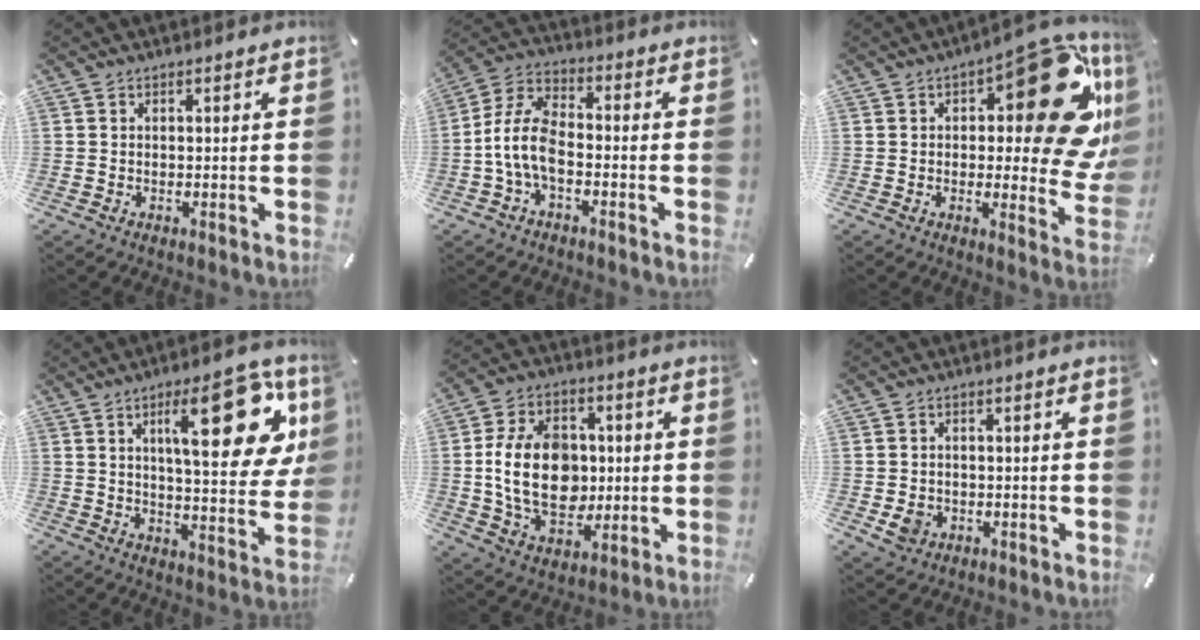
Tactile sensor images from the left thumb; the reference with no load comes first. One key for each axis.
{"total": 9.8, "fx": -3.2, "fy": 5.4, "fz": 7.5, "tx": -0.167, "ty": 0.008, "tz": -0.059}
{"total": 25.2, "fx": 8.2, "fy": 10.9, "fz": 21.2, "tx": -0.248, "ty": -0.060, "tz": 0.135}
{"total": 22.7, "fx": 8.8, "fy": 8.2, "fz": 19.2, "tx": -0.262, "ty": -0.034, "tz": 0.124}
{"total": 17.6, "fx": 0.0, "fy": 12.8, "fz": 12.0, "tx": -0.249, "ty": 0.011, "tz": 0.001}
{"total": 4.5, "fx": -1.2, "fy": 3.8, "fz": 2.0, "tx": -0.036, "ty": -0.001, "tz": -0.022}